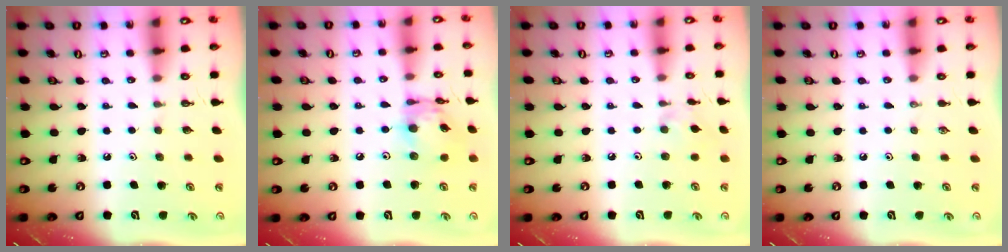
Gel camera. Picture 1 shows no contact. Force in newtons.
{"total": 13.3, "press": 13.3, "slide": 1.2}
{"total": 2.6, "press": 2.6, "slide": 0.5}
{"total": 0.0}